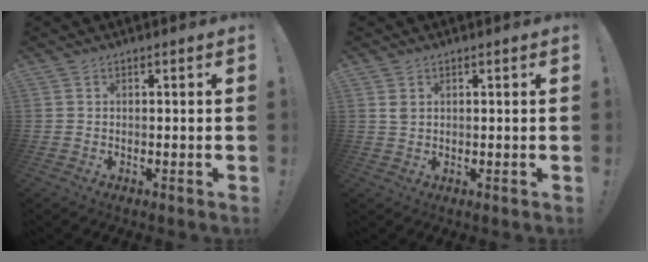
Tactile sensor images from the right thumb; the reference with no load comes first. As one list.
[{"total": 1.8, "force": [0.9, 1.1, 1.2], "torque": [-0.018, 0.000, 0.015]}]